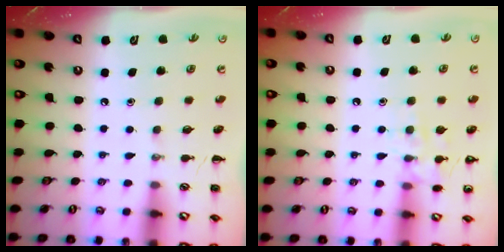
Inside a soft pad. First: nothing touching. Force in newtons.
{"total": 8.7, "press": 8.6, "slide": 1.4}